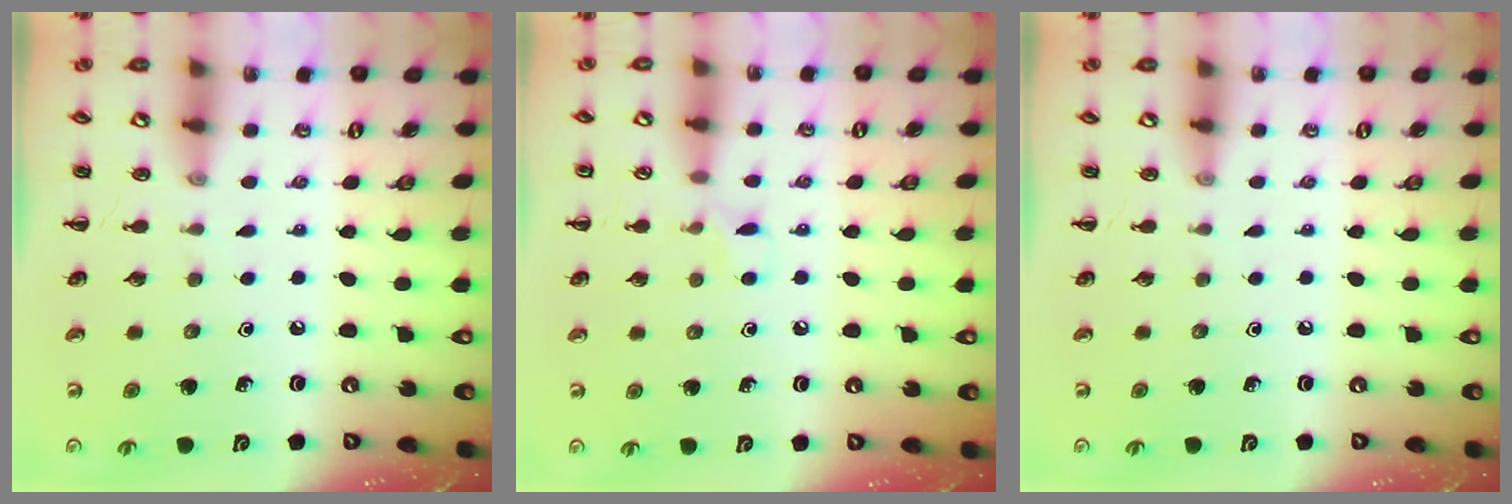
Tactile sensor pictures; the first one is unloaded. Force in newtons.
{"total": 3.6, "press": 3.4, "slide": 1.2}
{"total": 0.0}